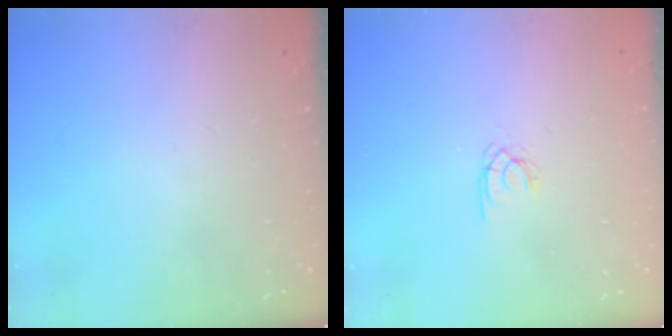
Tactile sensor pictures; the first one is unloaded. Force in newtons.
{"total": 1.7, "press": 1.7, "slide": 0.1}